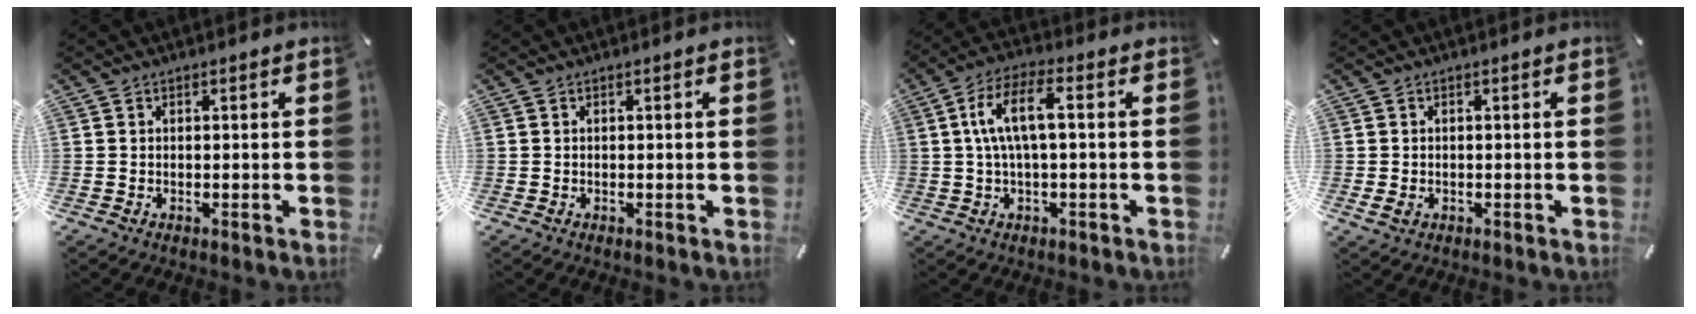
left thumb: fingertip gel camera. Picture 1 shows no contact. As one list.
[{"total": 0.0}, {"total": 9.2, "force": [0.6, 3.4, 8.6], "torque": [-0.175, 0.007, 0.006]}, {"total": 1.5, "force": [-0.5, 1.1, 0.8], "torque": [-0.021, -0.001, -0.010]}]